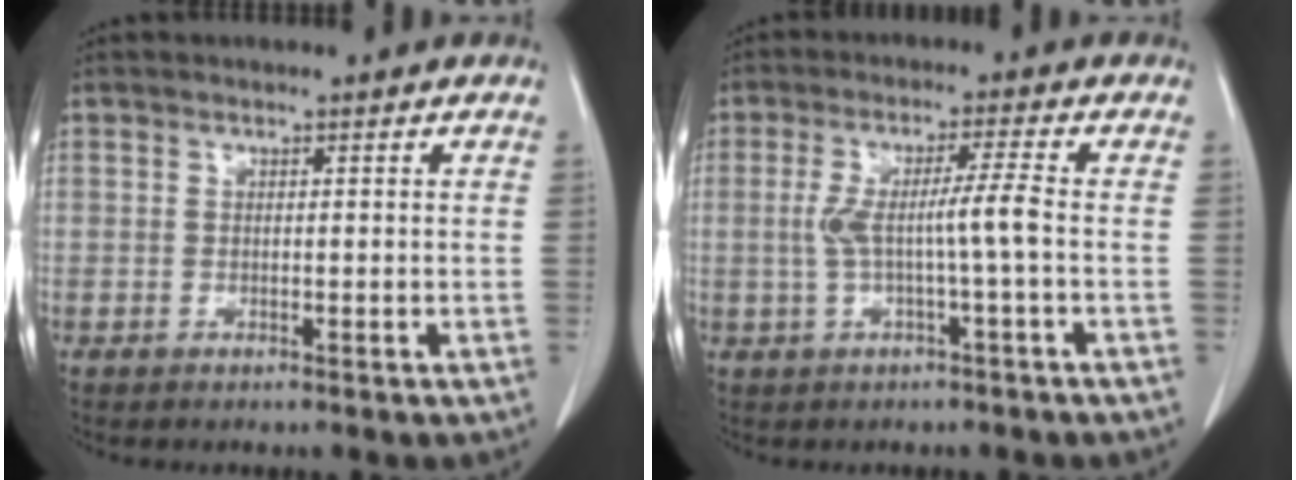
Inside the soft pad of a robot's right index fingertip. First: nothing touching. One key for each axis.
{"total": 6.3, "fx": -0.8, "fy": -0.6, "fz": 6.2, "tx": -0.122, "ty": 0.017, "tz": -0.009}